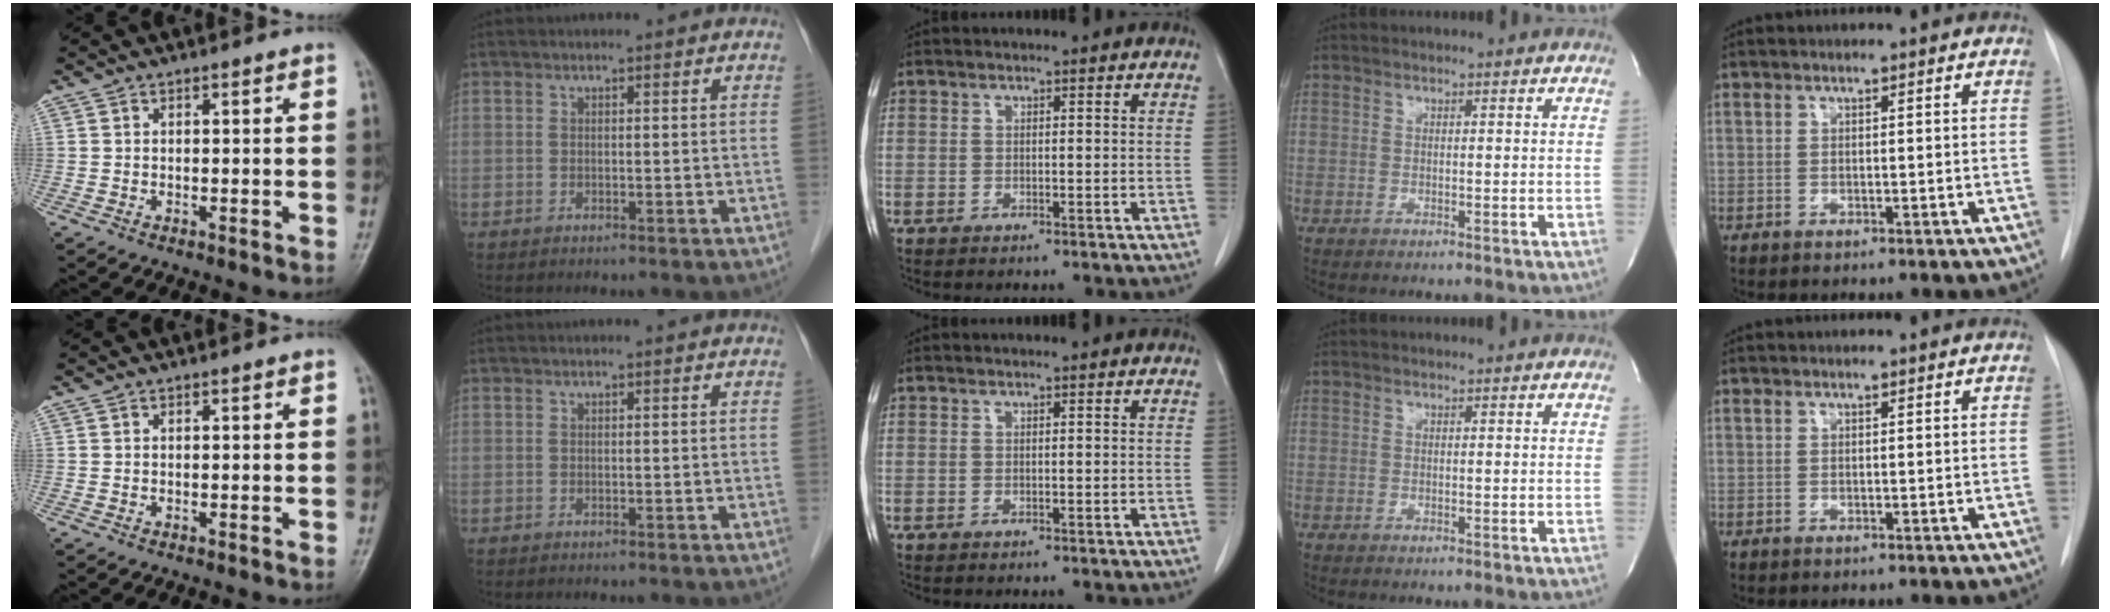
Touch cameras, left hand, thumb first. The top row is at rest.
{}